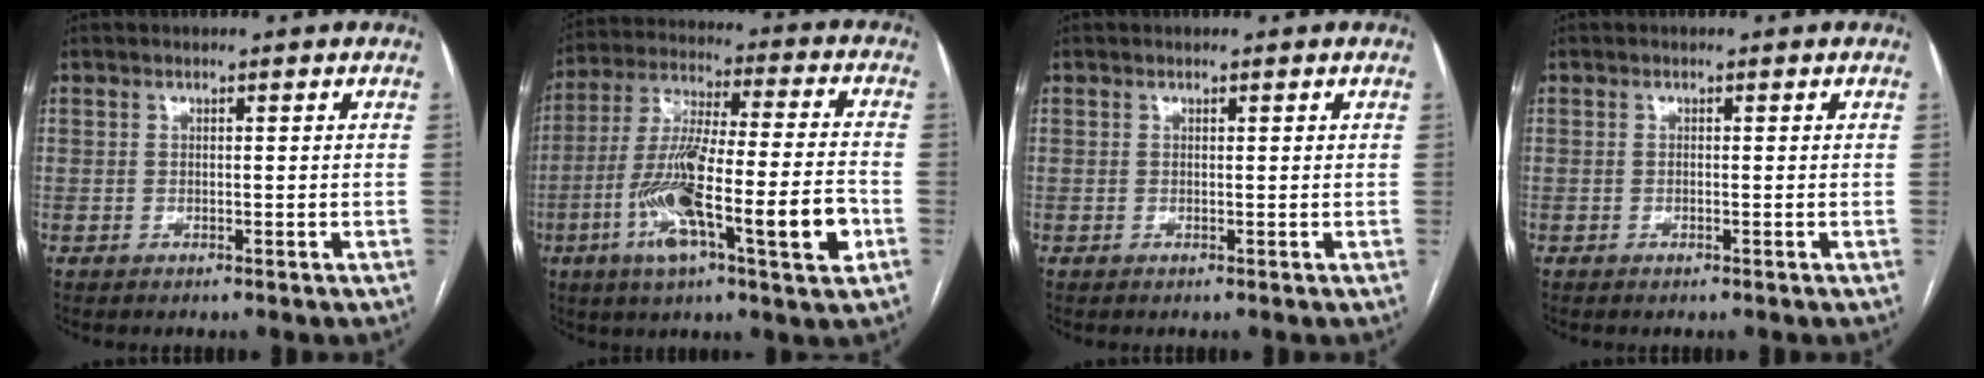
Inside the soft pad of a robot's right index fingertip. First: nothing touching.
{"total": 19.0, "force": [-6.3, 2.2, 17.8], "torque": [-0.302, -0.004, -0.104]}
{"total": 0.0}
{"total": 0.0}